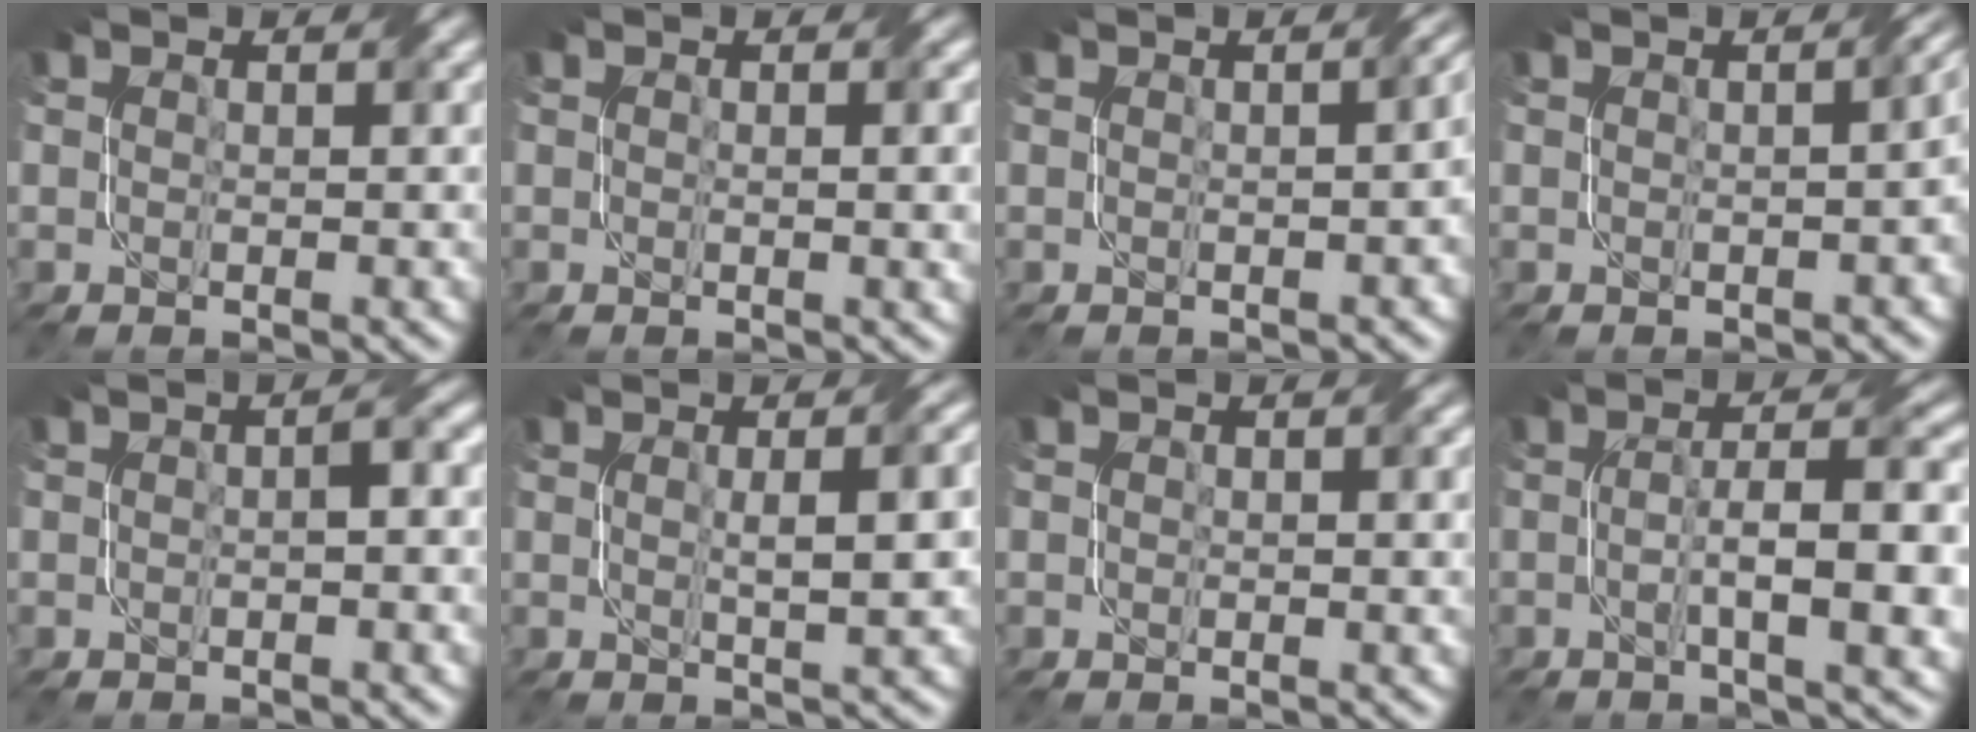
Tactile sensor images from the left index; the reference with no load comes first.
{"total": 1.6, "force": [0.2, 0.4, 1.6], "torque": [-0.021, 0.000, 0.005]}
{"total": 2.9, "force": [-0.2, 1.2, 2.6], "torque": [-0.016, 0.008, 0.003]}
{"total": 3.5, "force": [-0.3, 1.5, 3.1], "torque": [-0.017, 0.006, 0.004]}
{"total": 1.5, "force": [-0.2, 0.2, 1.5], "torque": [-0.025, 0.007, -0.006]}
{"total": 4.0, "force": [0.5, 0.8, 3.9], "torque": [-0.047, 0.012, 0.005]}
{"total": 0.9, "force": [0.4, 0.5, 0.6], "torque": [-0.008, 0.000, 0.007]}
{"total": 7.5, "force": [-0.7, 1.6, 7.3], "torque": [-0.112, 0.006, -0.010]}